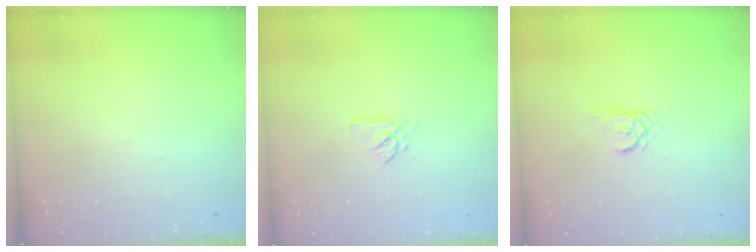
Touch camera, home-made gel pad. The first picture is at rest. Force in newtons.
{"total": 2.5, "press": 2.5, "slide": 0.3}
{"total": 2.2, "press": 2.2, "slide": 0.3}